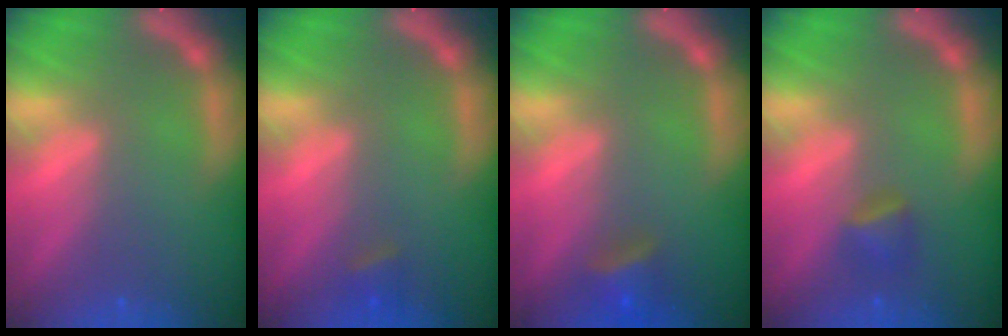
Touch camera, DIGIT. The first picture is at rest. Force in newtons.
{"total": 1.4}
{"total": 2.9}
{"total": 1.9}